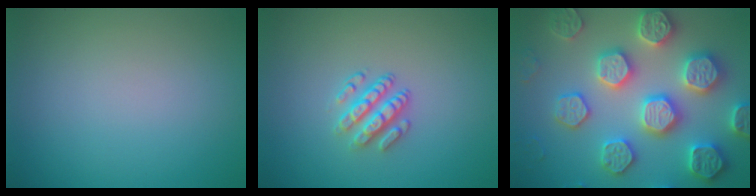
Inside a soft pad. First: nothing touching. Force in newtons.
{"total": 2.9, "press": 2.4, "slide": 1.6}
{"total": 7.6, "press": 7.4, "slide": 1.7}